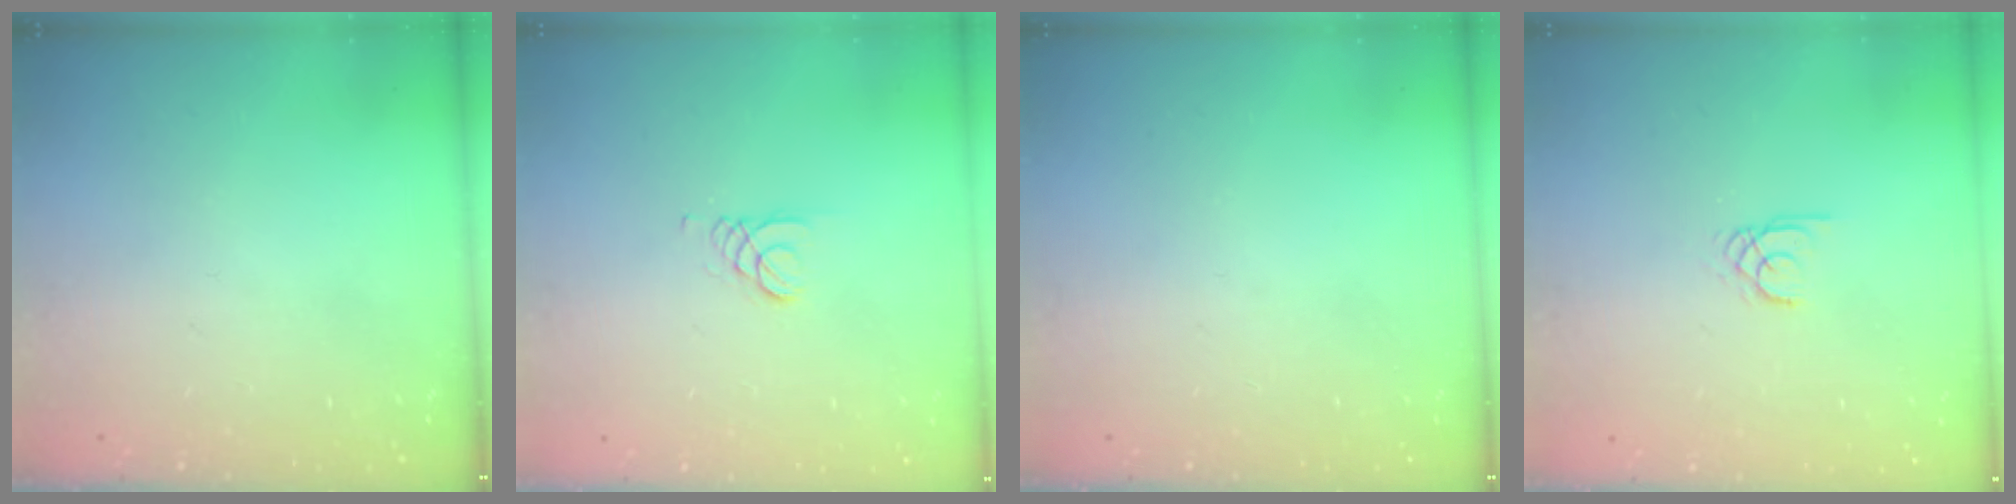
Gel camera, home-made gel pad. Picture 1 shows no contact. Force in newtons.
{"total": 0.7, "press": 0.7, "slide": 0.1}
{"total": 0.0}
{"total": 1.5, "press": 1.5, "slide": 0.1}